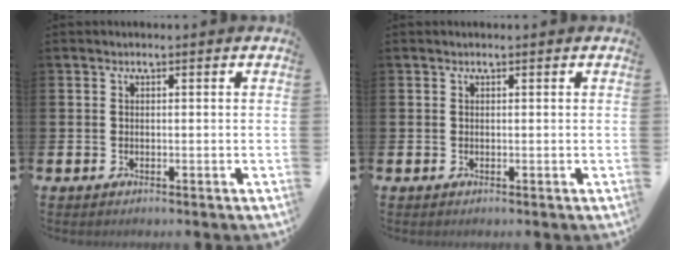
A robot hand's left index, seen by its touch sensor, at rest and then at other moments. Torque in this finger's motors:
{"motor_torque": [-0.09, 0.08, -0.07, -0.01]}